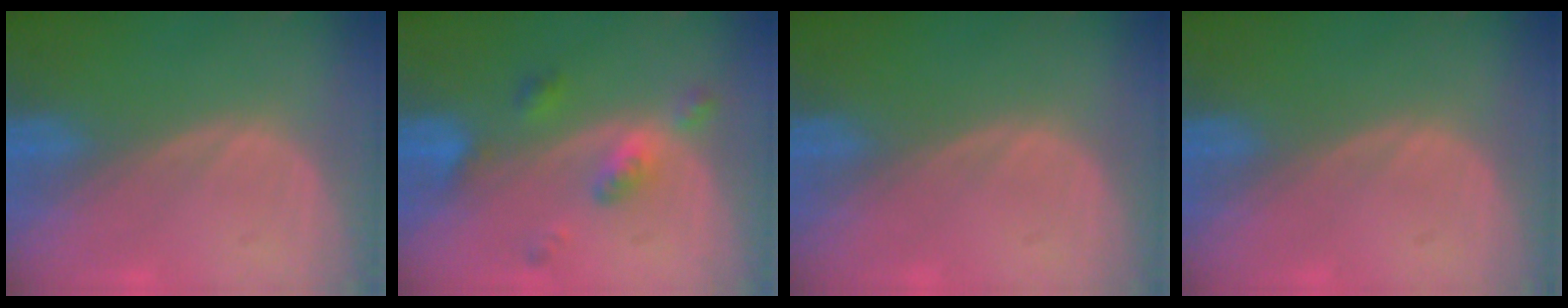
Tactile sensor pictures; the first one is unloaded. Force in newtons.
{"total": 5.1, "press": 4.6, "slide": 2.2}
{"total": 0.0}
{"total": 0.0}